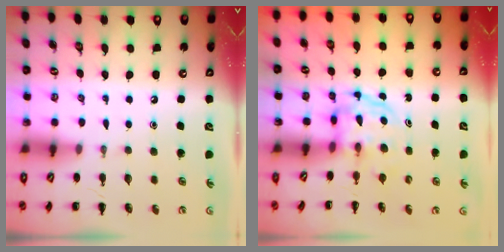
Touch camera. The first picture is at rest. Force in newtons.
{"total": 3.9, "press": 3.9, "slide": 0.3}